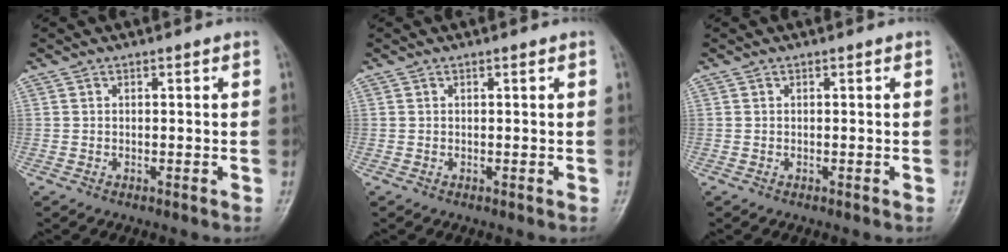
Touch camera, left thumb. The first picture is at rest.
{"total": 0.0}
{"total": 0.0}